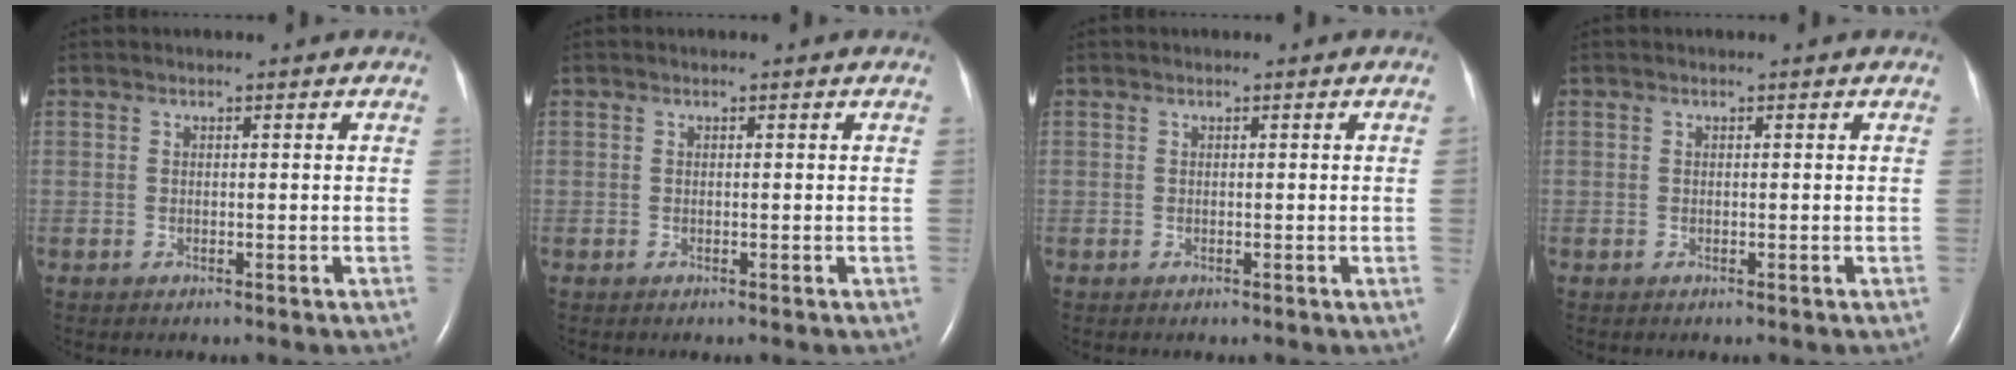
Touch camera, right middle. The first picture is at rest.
{"total": 0.0}
{"total": 0.6, "force": [0.0, -0.2, 0.5], "torque": [-0.008, 0.000, 0.000]}
{"total": 0.0}